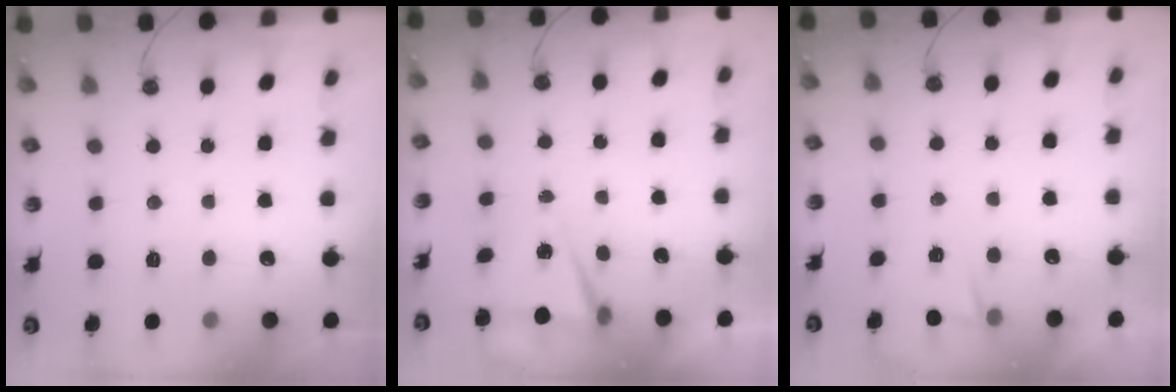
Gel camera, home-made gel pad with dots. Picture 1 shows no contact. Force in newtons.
{"total": 4.9, "press": 2.0, "slide": 4.5}
{"total": 2.7, "press": 2.6, "slide": 1.0}